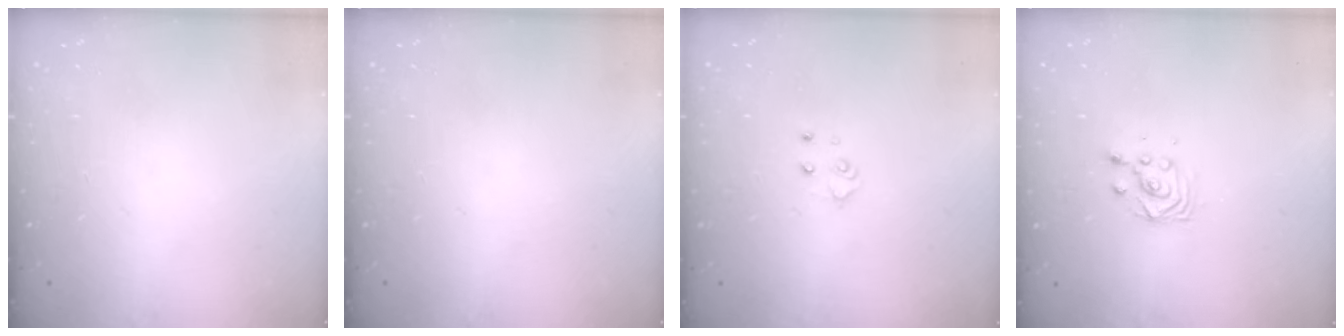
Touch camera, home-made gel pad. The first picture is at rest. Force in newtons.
{"total": 0.0}
{"total": 3.9, "press": 3.9, "slide": 0.3}
{"total": 2.8, "press": 2.8, "slide": 0.3}